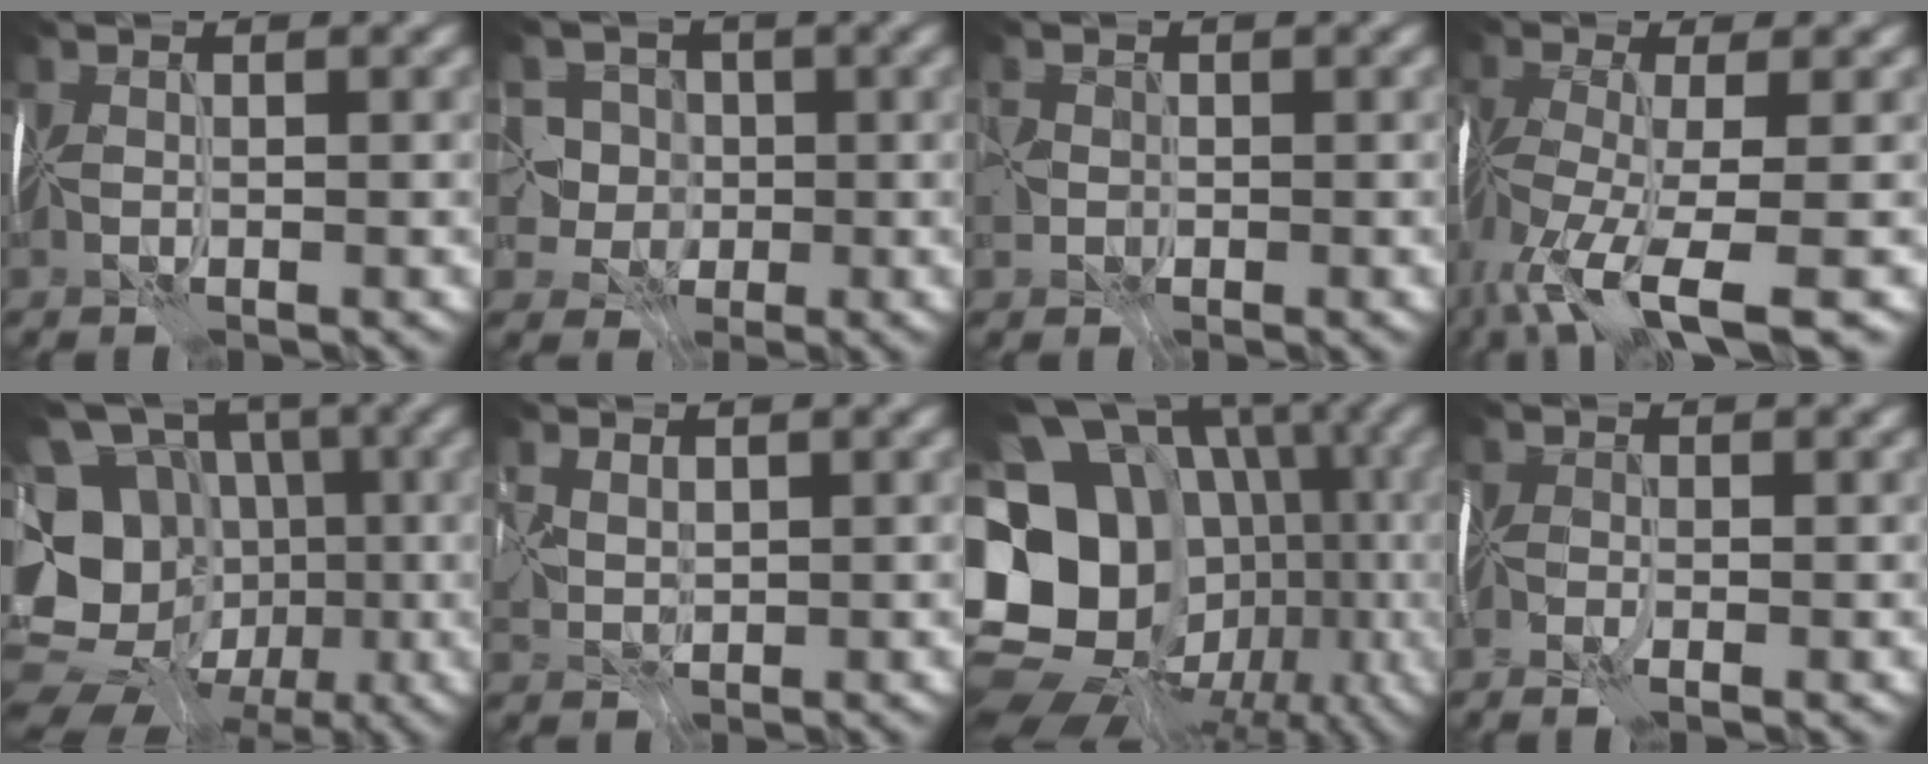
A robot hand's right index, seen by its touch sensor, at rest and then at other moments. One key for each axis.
{"total": 4.2, "fx": -0.2, "fy": 4.1, "fz": 0.7, "tx": -0.001, "ty": 0.026, "tz": -0.028}
{"total": 1.1, "fx": -0.3, "fy": 1.0, "fz": -0.2, "tx": -0.004, "ty": 0.005, "tz": -0.011}
{"total": 10.0, "fx": -5.8, "fy": 3.0, "fz": 7.5, "tx": -0.157, "ty": -0.013, "tz": -0.094}
{"total": 19.1, "fx": -4.6, "fy": 16.7, "fz": 8.1, "tx": -0.200, "ty": 0.007, "tz": -0.095}
{"total": 1.1, "fx": 0.9, "fy": 0.7, "fz": 0.1, "tx": -0.016, "ty": 0.009, "tz": 0.020}
{"total": 20.8, "fx": -3.6, "fy": 17.9, "fz": 9.9, "tx": -0.178, "ty": 0.028, "tz": -0.080}
{"total": 2.2, "fx": -1.2, "fy": 0.8, "fz": 1.6, "tx": -0.024, "ty": -0.002, "tz": -0.018}